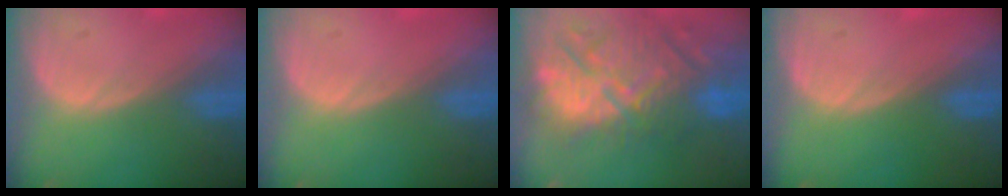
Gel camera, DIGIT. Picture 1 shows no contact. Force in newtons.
{"total": 0.0}
{"total": 13.1, "press": 12.3, "slide": 4.5}
{"total": 0.0}